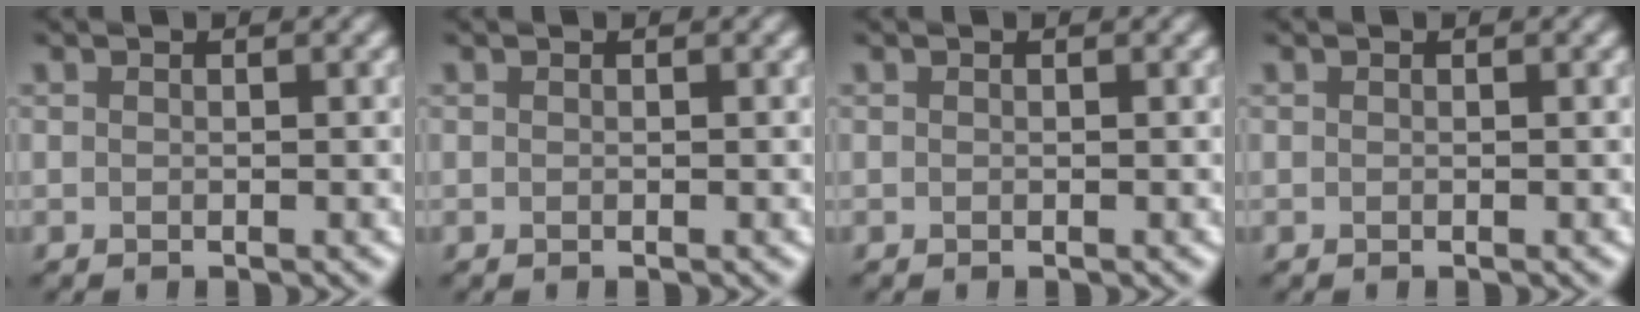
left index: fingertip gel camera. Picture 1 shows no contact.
{"total": 0.0}
{"total": 0.0}
{"total": 0.0}